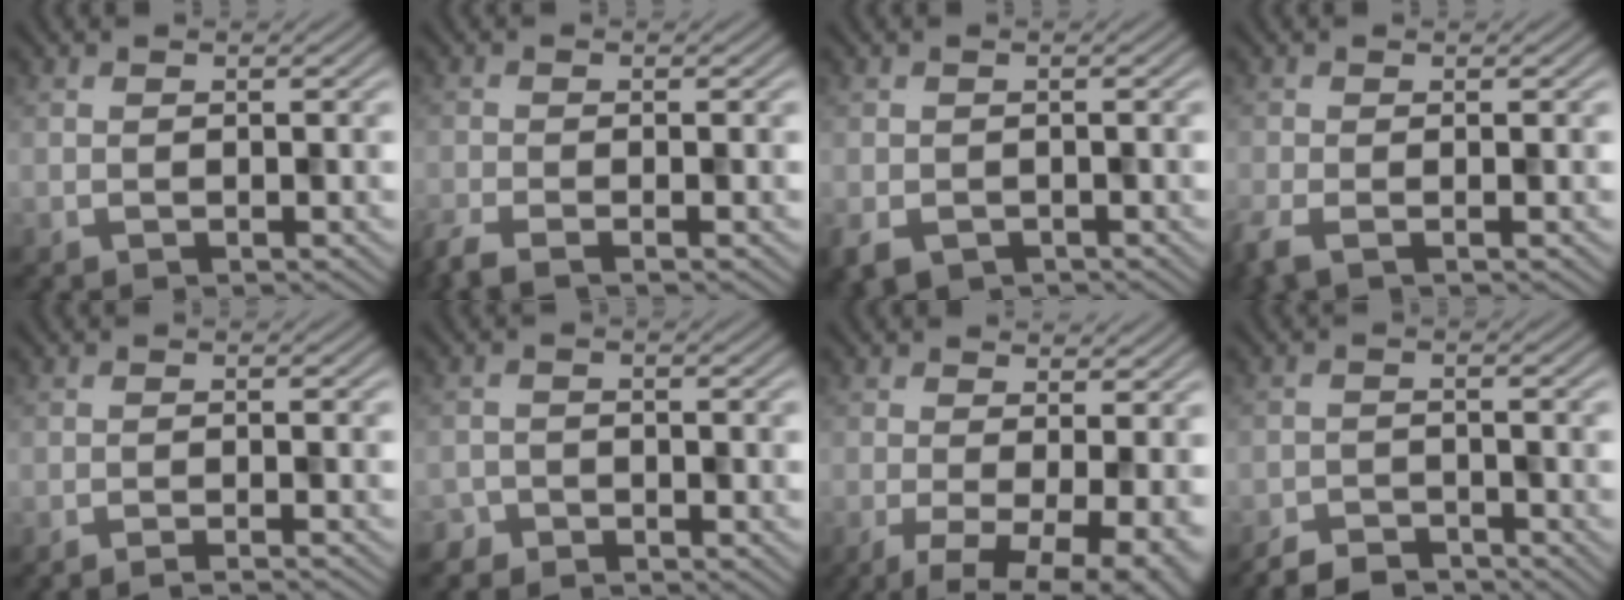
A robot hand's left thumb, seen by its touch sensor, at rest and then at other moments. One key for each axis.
{"total": 3.0, "fx": -2.1, "fy": 0.5, "fz": 2.0, "tx": -0.038, "ty": -0.006, "tz": -0.050}
{"total": 2.6, "fx": -1.4, "fy": 1.8, "fz": 1.1, "tx": -0.029, "ty": -0.014, "tz": -0.029}
{"total": 2.3, "fx": -1.4, "fy": 0.4, "fz": 1.8, "tx": -0.047, "ty": -0.008, "tz": -0.036}
{"total": 2.2, "fx": -1.6, "fy": 0.2, "fz": 1.5, "tx": -0.015, "ty": 0.006, "tz": -0.034}
{"total": 1.8, "fx": -1.6, "fy": 0.7, "fz": -0.2, "tx": 0.005, "ty": 0.001, "tz": -0.039}
{"total": 8.6, "fx": -2.2, "fy": 2.9, "fz": 7.8, "tx": -0.134, "ty": -0.013, "tz": -0.032}
{"total": 4.0, "fx": -3.8, "fy": 0.8, "fz": 1.1, "tx": -0.022, "ty": -0.003, "tz": -0.073}